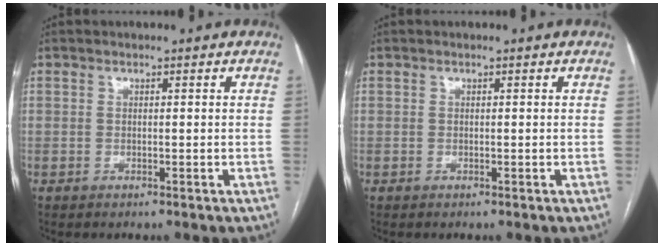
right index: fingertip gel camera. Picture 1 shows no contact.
{"total": 0.0}